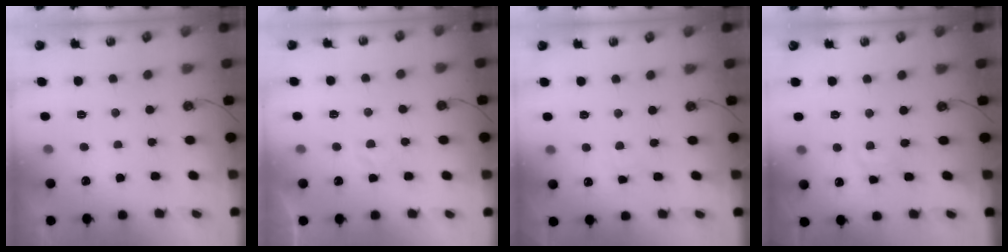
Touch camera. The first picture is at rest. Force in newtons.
{"total": 2.3, "press": 2.3, "slide": 0.4}
{"total": 3.4, "press": 3.4, "slide": 0.6}
{"total": 2.6, "press": 2.6, "slide": 0.4}